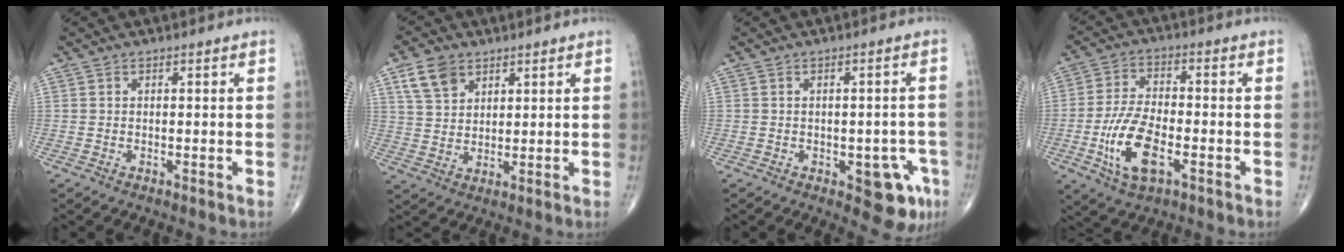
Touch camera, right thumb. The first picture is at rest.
{"total": 6.9, "force": [3.8, 4.6, 3.4], "torque": [-0.050, -0.012, 0.076]}
{"total": 6.7, "force": [-3.3, 3.1, 4.9], "torque": [-0.030, 0.019, -0.038]}
{"total": 11.5, "force": [-3.9, 5.2, 9.5], "torque": [-0.190, 0.012, -0.073]}